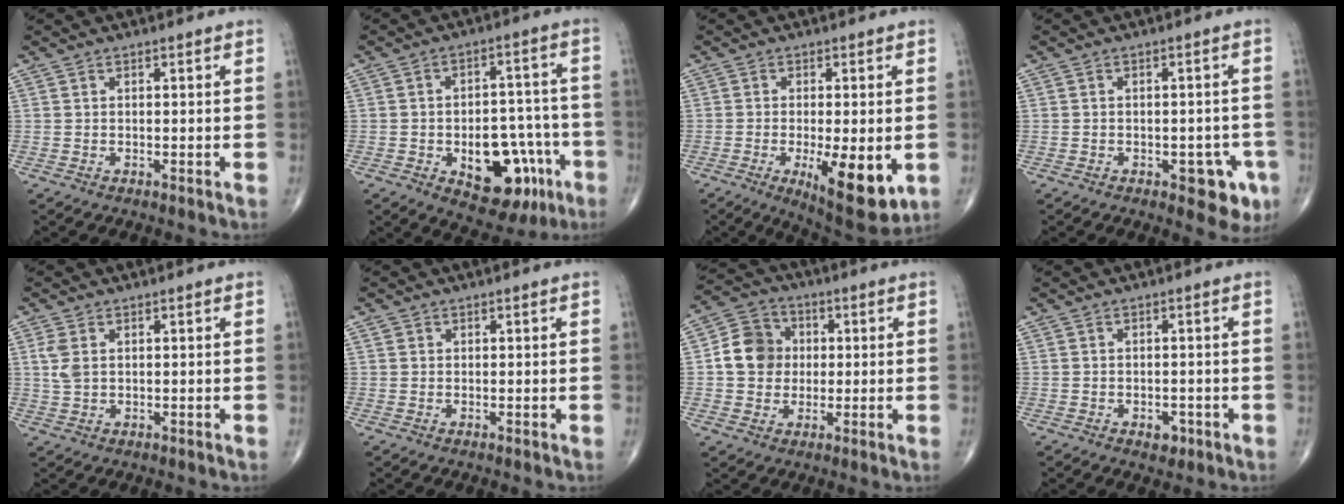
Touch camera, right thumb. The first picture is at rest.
{"total": 16.0, "force": [-6.2, 9.1, 11.6], "torque": [-0.116, 0.045, -0.073]}
{"total": 12.5, "force": [-3.3, 4.2, 11.3], "torque": [-0.161, -0.024, -0.039]}
{"total": 6.5, "force": [-2.7, 3.2, 4.9], "torque": [-0.033, 0.008, -0.029]}
{"total": 3.5, "force": [0.8, 2.1, 2.6], "torque": [-0.065, 0.002, 0.020]}
{"total": 0.8, "force": [0.3, 0.7, 0.1], "torque": [0.004, 0.000, 0.003]}
{"total": 9.4, "force": [0.5, 8.3, 4.3], "torque": [-0.052, 0.014, -0.002]}
{"total": 2.4, "force": [-1.1, 1.6, 1.4], "torque": [-0.010, 0.002, -0.011]}